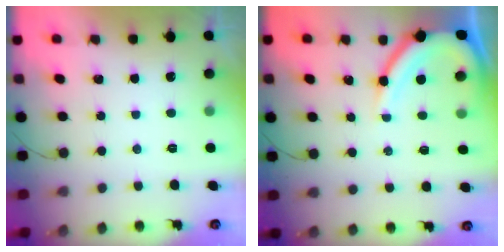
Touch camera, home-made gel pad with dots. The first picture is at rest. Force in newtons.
{"total": 9.5, "press": 9.4, "slide": 0.9}